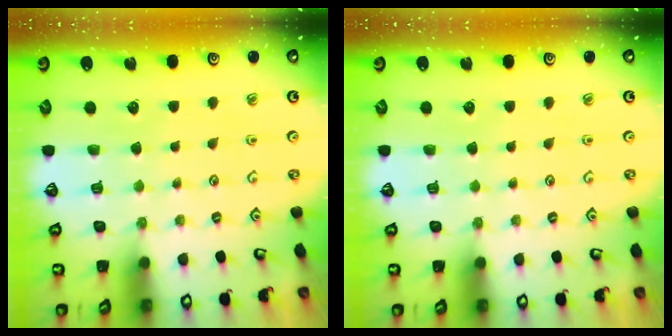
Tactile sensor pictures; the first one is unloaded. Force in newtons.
{"total": 0.0}